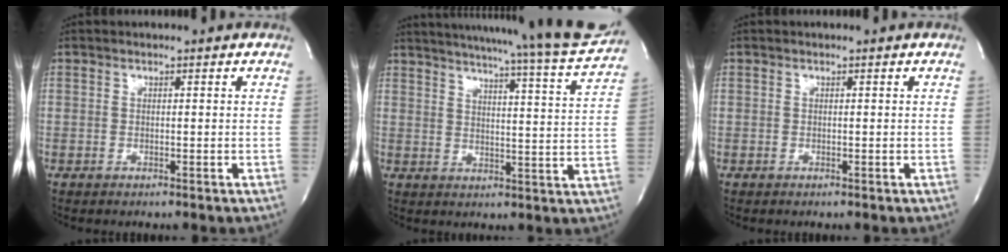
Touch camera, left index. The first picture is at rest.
{"total": 23.8, "force": [21.8, -0.7, 9.6], "torque": [-0.151, -0.068, 0.268]}
{"total": 0.0}